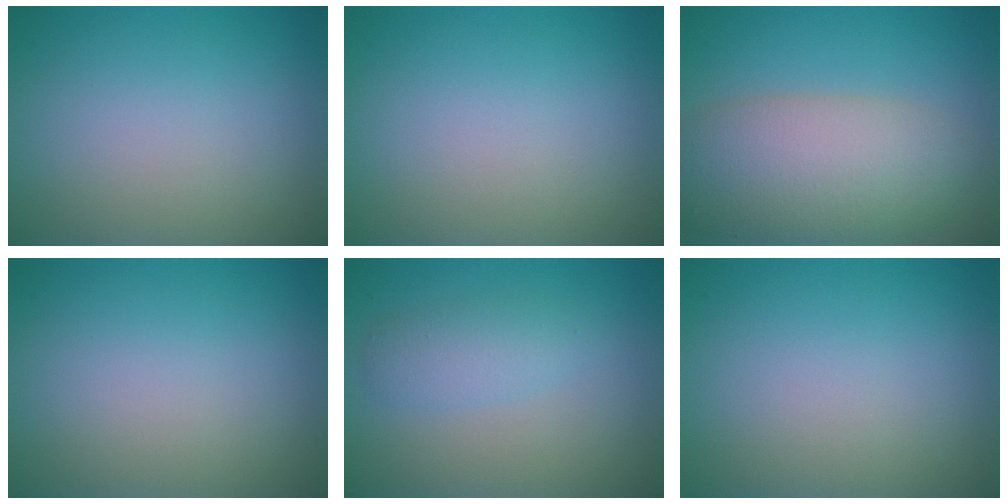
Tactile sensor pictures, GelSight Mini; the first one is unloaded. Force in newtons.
{"total": 0.0}
{"total": 8.5, "press": 8.5, "slide": 0.8}
{"total": 0.0}
{"total": 2.2, "press": 2.2, "slide": 0.0}
{"total": 0.0}